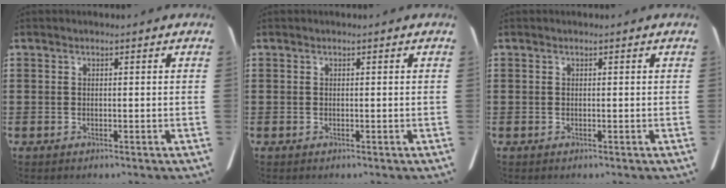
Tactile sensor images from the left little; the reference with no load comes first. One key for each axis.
{"total": 0.0}
{"total": 0.0}